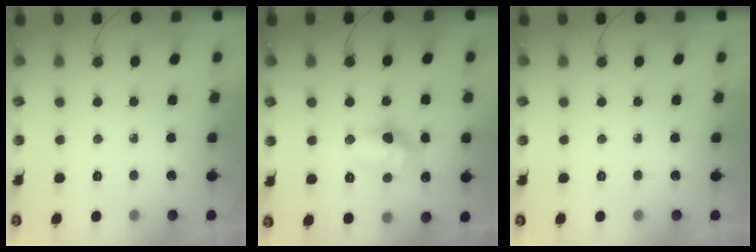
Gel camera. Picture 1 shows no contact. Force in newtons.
{"total": 12.0, "press": 11.9, "slide": 1.5}
{"total": 0.0}